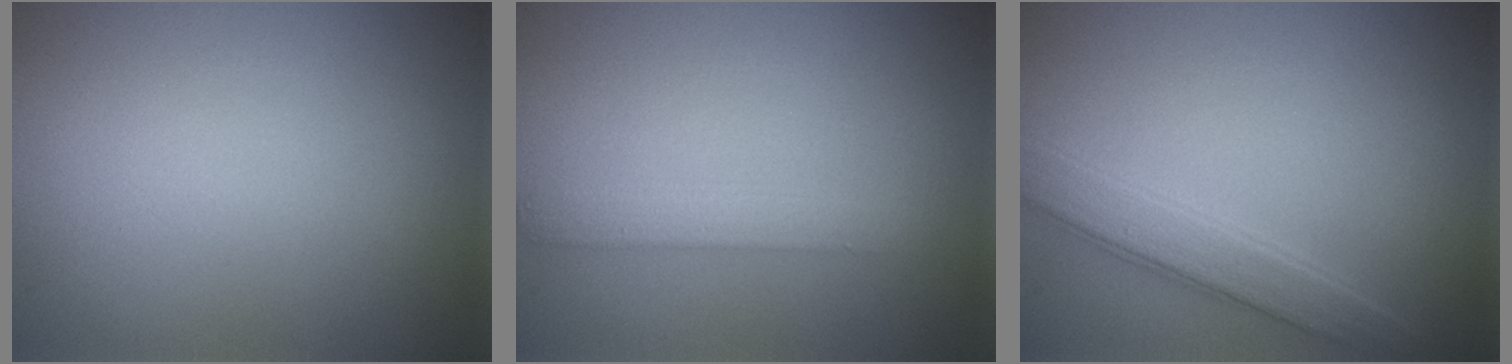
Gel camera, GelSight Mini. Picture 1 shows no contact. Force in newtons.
{"total": 1.8, "press": 1.8, "slide": 0.1}
{"total": 3.1, "press": 3.1, "slide": 0.1}